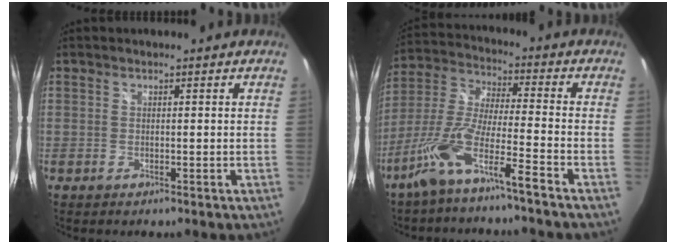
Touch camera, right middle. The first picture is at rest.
{"total": 10.4, "force": [-7.1, 0.0, 7.6], "torque": [-0.164, -0.001, -0.133]}